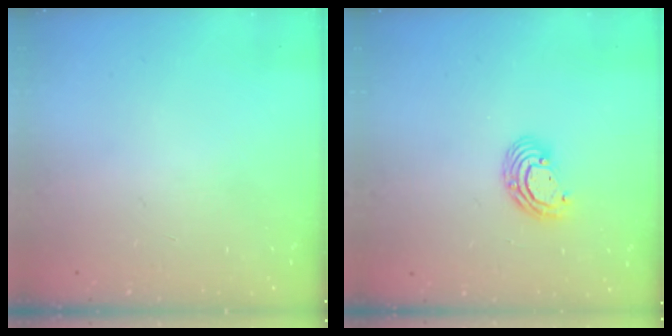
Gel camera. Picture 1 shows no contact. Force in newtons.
{"total": 6.7, "press": 6.6, "slide": 0.7}